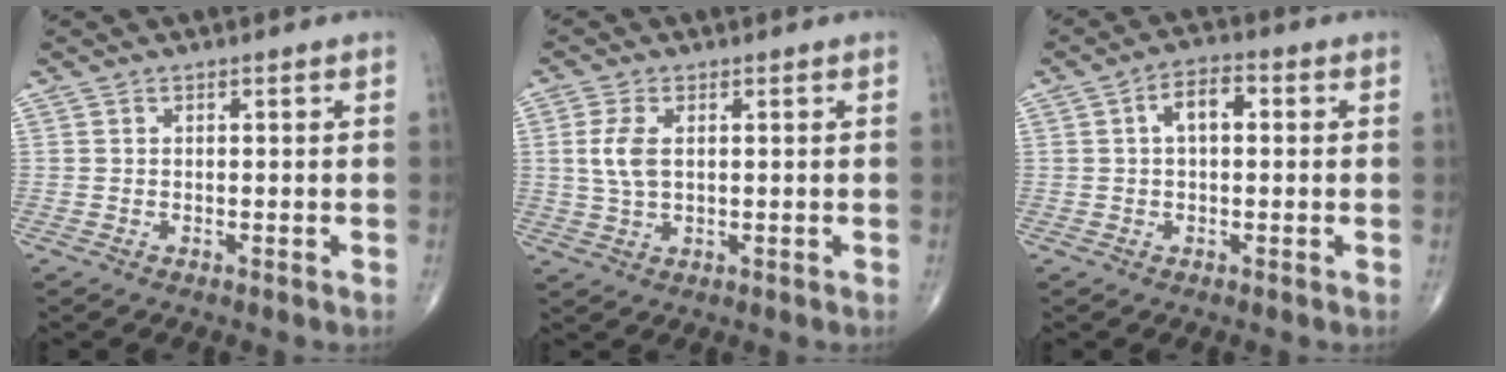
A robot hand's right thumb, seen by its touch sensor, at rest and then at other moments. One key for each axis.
{"total": 5.2, "fx": 0.9, "fy": 2.8, "fz": 4.2, "tx": -0.097, "ty": -0.002, "tz": 0.017}
{"total": 5.3, "fx": 0.8, "fy": 2.8, "fz": 4.4, "tx": -0.069, "ty": 0.016, "tz": 0.006}